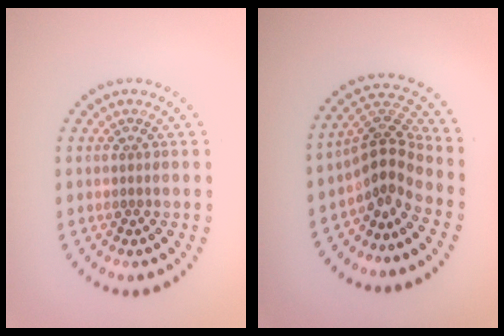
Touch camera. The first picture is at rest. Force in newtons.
{"total": 3.8, "press": 2.7, "slide": 2.6}